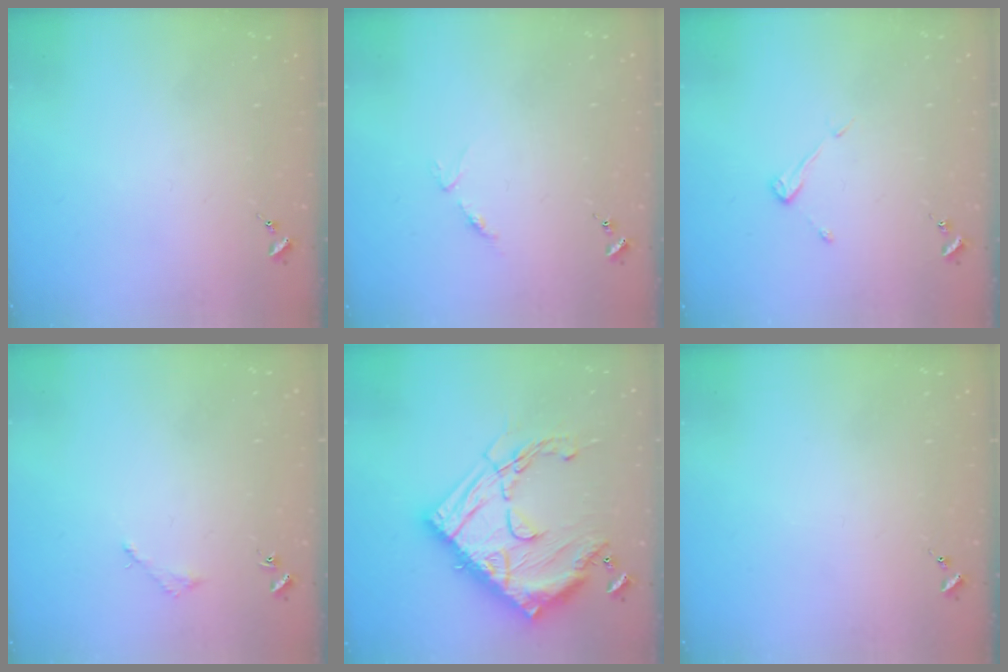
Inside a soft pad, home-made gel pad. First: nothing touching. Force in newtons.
{"total": 3.0, "press": 2.9, "slide": 0.4}
{"total": 3.9, "press": 3.9, "slide": 0.3}
{"total": 2.0, "press": 2.0, "slide": 0.2}
{"total": 29.9, "press": 29.8, "slide": 2.4}
{"total": 0.0}